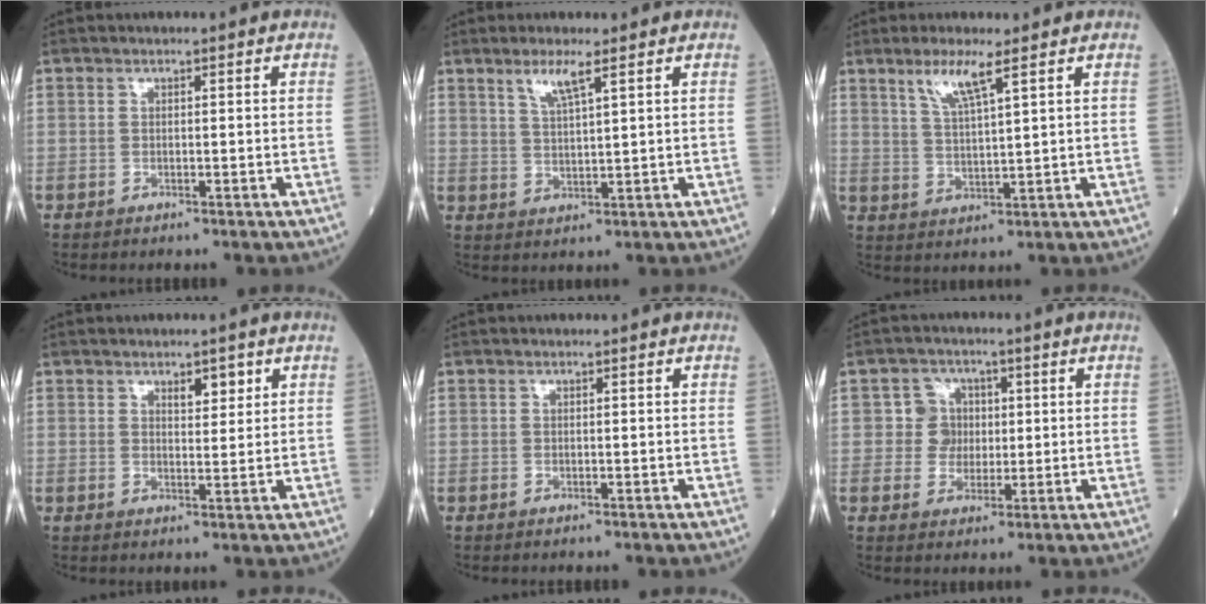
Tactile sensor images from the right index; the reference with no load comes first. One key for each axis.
{"total": 4.0, "fx": 2.5, "fy": 0.1, "fz": 3.2, "tx": -0.065, "ty": -0.001, "tz": 0.051}
{"total": 5.5, "fx": 3.4, "fy": 0.0, "fz": 4.3, "tx": -0.087, "ty": -0.004, "tz": 0.068}
{"total": 2.8, "fx": 1.7, "fy": 1.1, "fz": 2.0, "tx": -0.028, "ty": 0.000, "tz": 0.028}
{"total": 0.0}
{"total": 4.6, "fx": 0.6, "fy": 4.5, "fz": 0.8, "tx": -0.003, "ty": 0.012, "tz": 0.009}